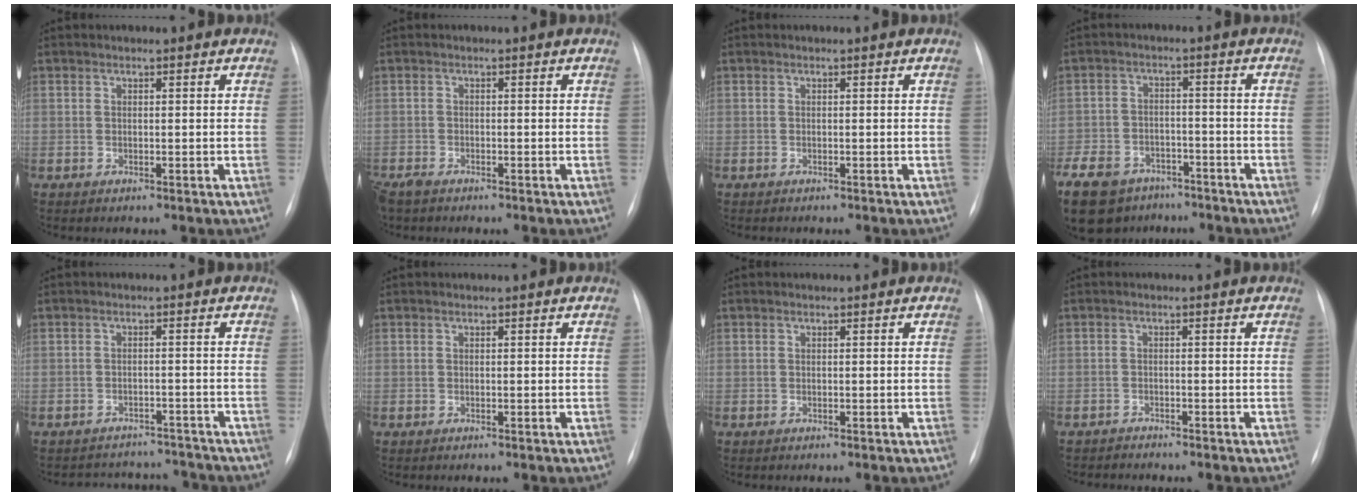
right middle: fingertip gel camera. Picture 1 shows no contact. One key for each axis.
{"total": 3.1, "fx": -2.5, "fy": 1.2, "fz": 1.4, "tx": -0.031, "ty": -0.007, "tz": -0.044}
{"total": 0.7, "fx": -0.6, "fy": 0.1, "fz": 0.3, "tx": -0.006, "ty": -0.001, "tz": -0.009}
{"total": 17.9, "fx": -12.5, "fy": 10.6, "fz": 7.3, "tx": -0.203, "ty": -0.018, "tz": -0.180}
{"total": 7.9, "fx": -7.5, "fy": 2.2, "fz": -0.3, "tx": 0.009, "ty": 0.021, "tz": -0.093}
{"total": 0.0}
{"total": 0.0}
{"total": 1.4, "fx": -1.4, "fy": 0.2, "fz": -0.3, "tx": 0.007, "ty": -0.003, "tz": -0.023}